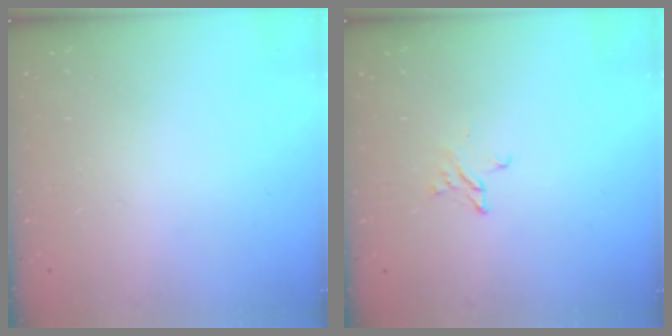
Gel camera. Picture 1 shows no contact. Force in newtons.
{"total": 2.2, "press": 2.2, "slide": 0.2}